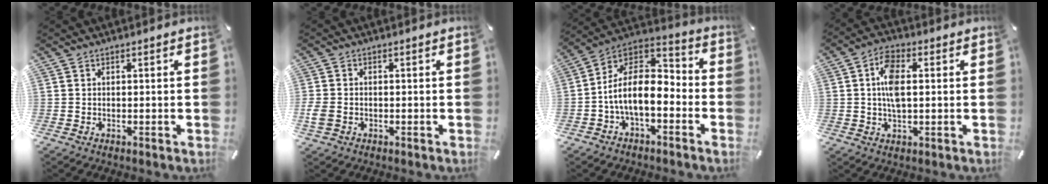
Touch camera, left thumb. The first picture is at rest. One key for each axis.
{"total": 3.0, "fx": -0.9, "fy": 2.2, "fz": 1.8, "tx": -0.043, "ty": 0.001, "tz": -0.017}
{"total": 13.1, "fx": -4.5, "fy": 7.5, "fz": 9.7, "tx": -0.196, "ty": 0.015, "tz": -0.083}
{"total": 7.8, "fx": 0.8, "fy": 4.0, "fz": 6.6, "tx": -0.133, "ty": 0.000, "tz": 0.006}